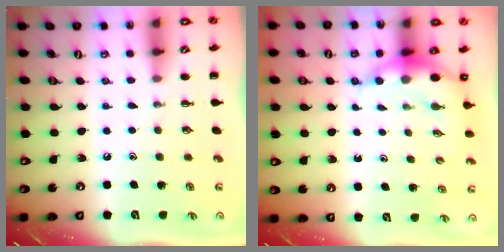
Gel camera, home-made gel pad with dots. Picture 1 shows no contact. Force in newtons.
{"total": 5.9, "press": 5.7, "slide": 1.6}